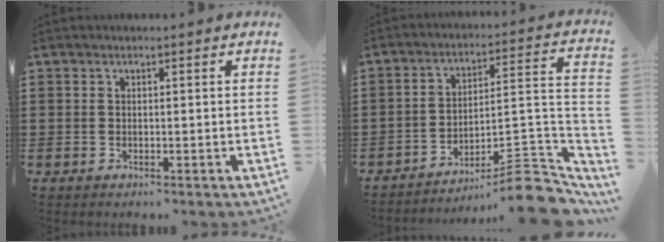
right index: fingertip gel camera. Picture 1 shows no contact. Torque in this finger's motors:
{"motor_torque": [0.14, -0.18, 0.53, 0.10]}